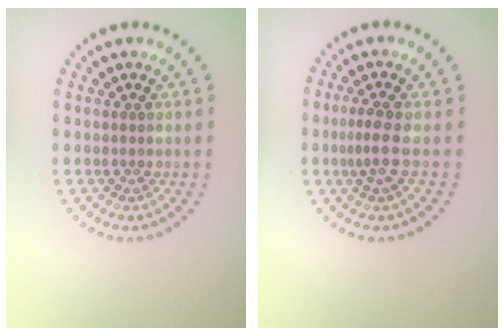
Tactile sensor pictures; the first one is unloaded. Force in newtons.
{"total": 2.0, "press": 1.4, "slide": 1.4}